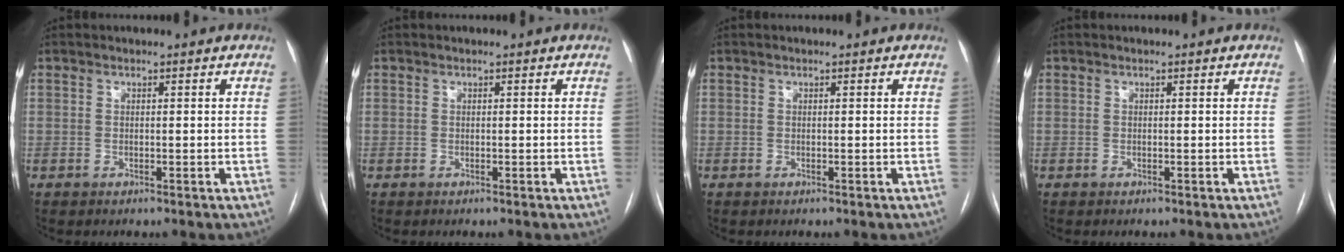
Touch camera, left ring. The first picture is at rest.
{"total": 0.0}
{"total": 0.0}
{"total": 0.0}